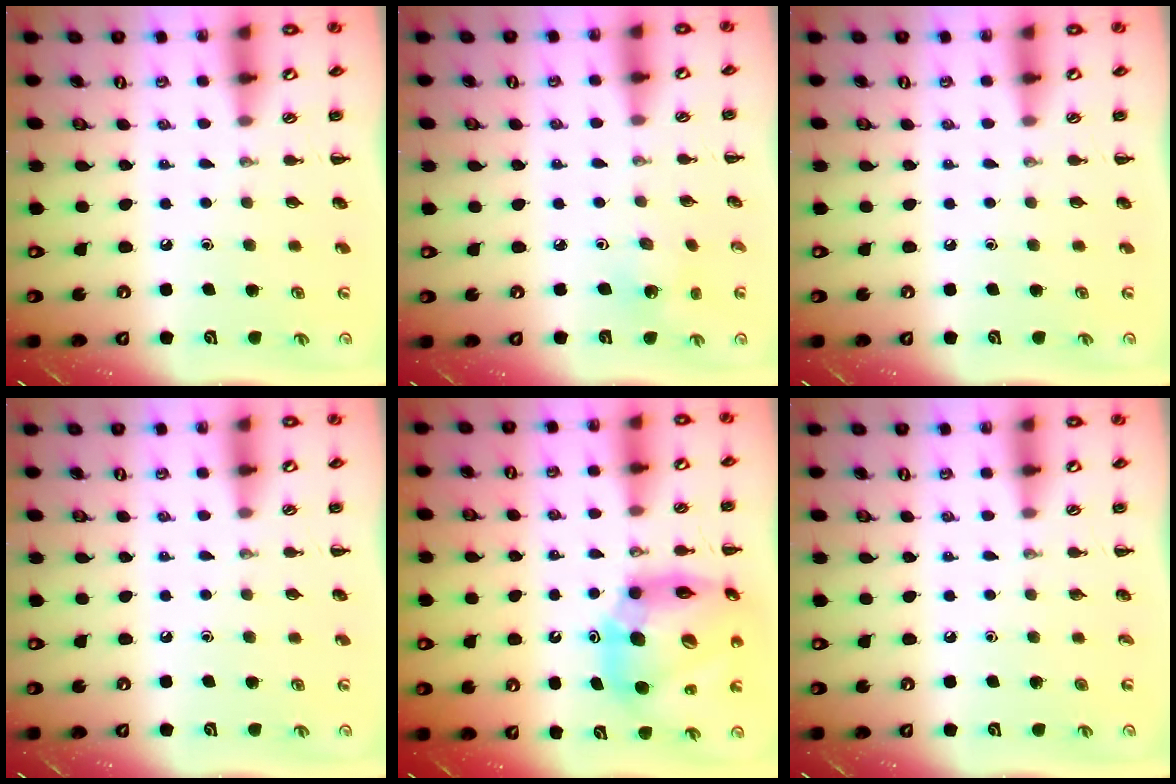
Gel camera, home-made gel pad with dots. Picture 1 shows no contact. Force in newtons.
{"total": 1.9, "press": 1.8, "slide": 0.6}
{"total": 0.0}
{"total": 0.0}
{"total": 17.5, "press": 16.7, "slide": 5.1}
{"total": 0.0}